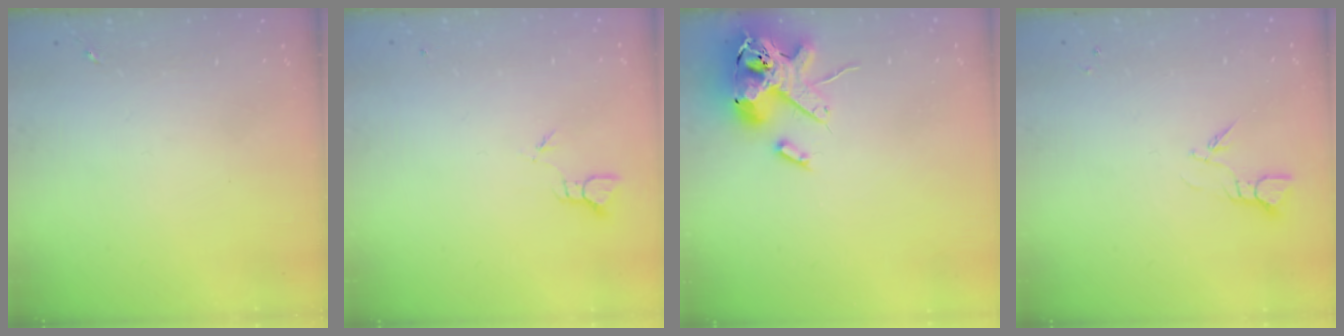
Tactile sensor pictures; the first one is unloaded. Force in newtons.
{"total": 1.9, "press": 1.9, "slide": 0.1}
{"total": 16.4, "press": 16.2, "slide": 2.7}
{"total": 3.2, "press": 3.1, "slide": 0.3}